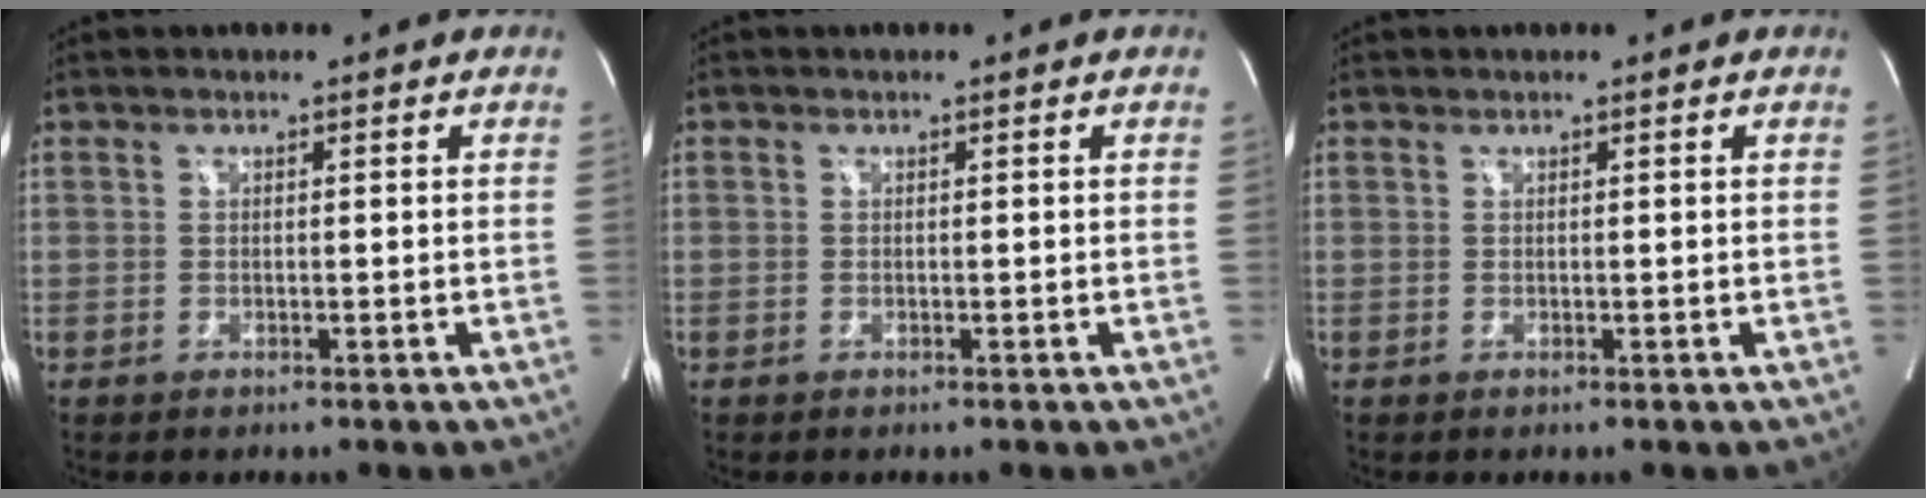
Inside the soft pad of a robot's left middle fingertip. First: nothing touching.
{"total": 0.0}
{"total": 0.0}